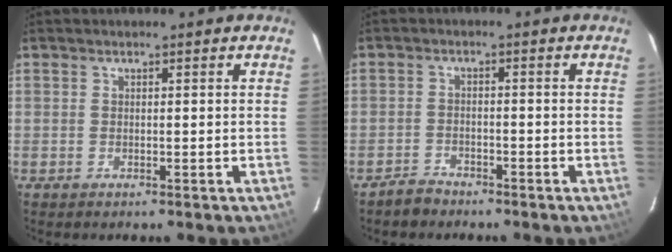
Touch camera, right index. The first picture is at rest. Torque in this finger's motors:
{"motor_torque": [0.33, 0.28, 0.02, -0.01]}